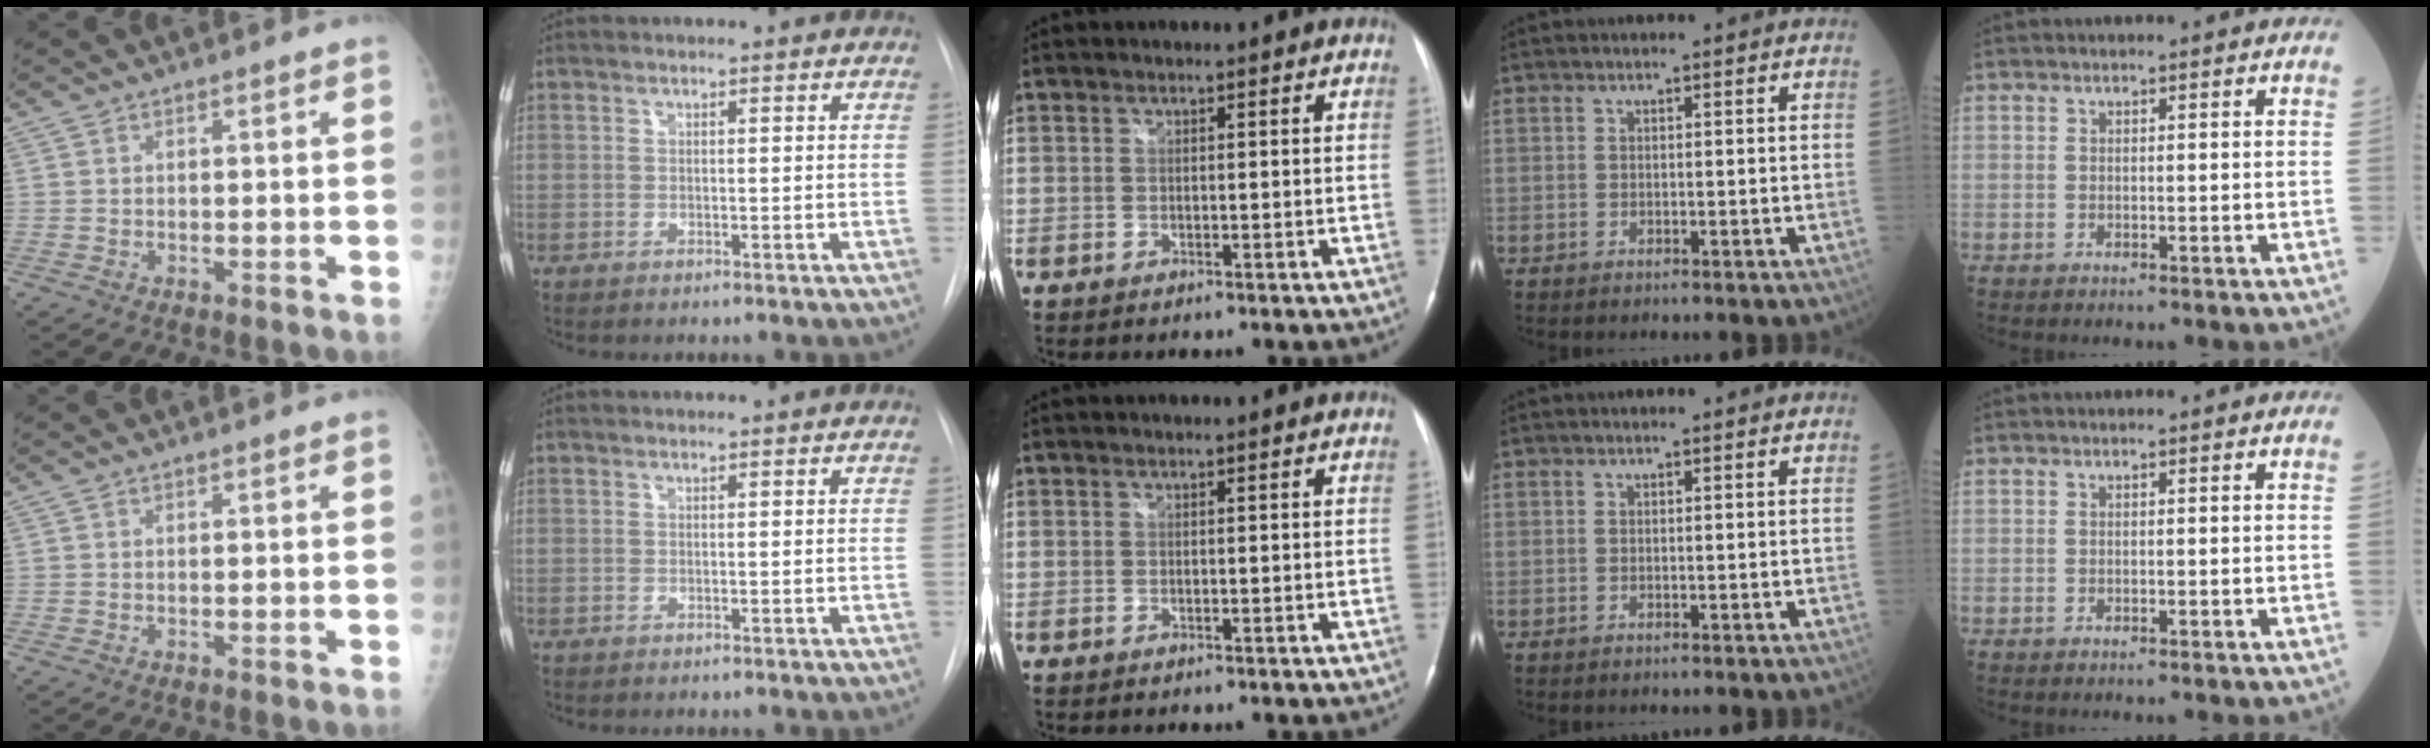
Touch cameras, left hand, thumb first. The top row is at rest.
{}